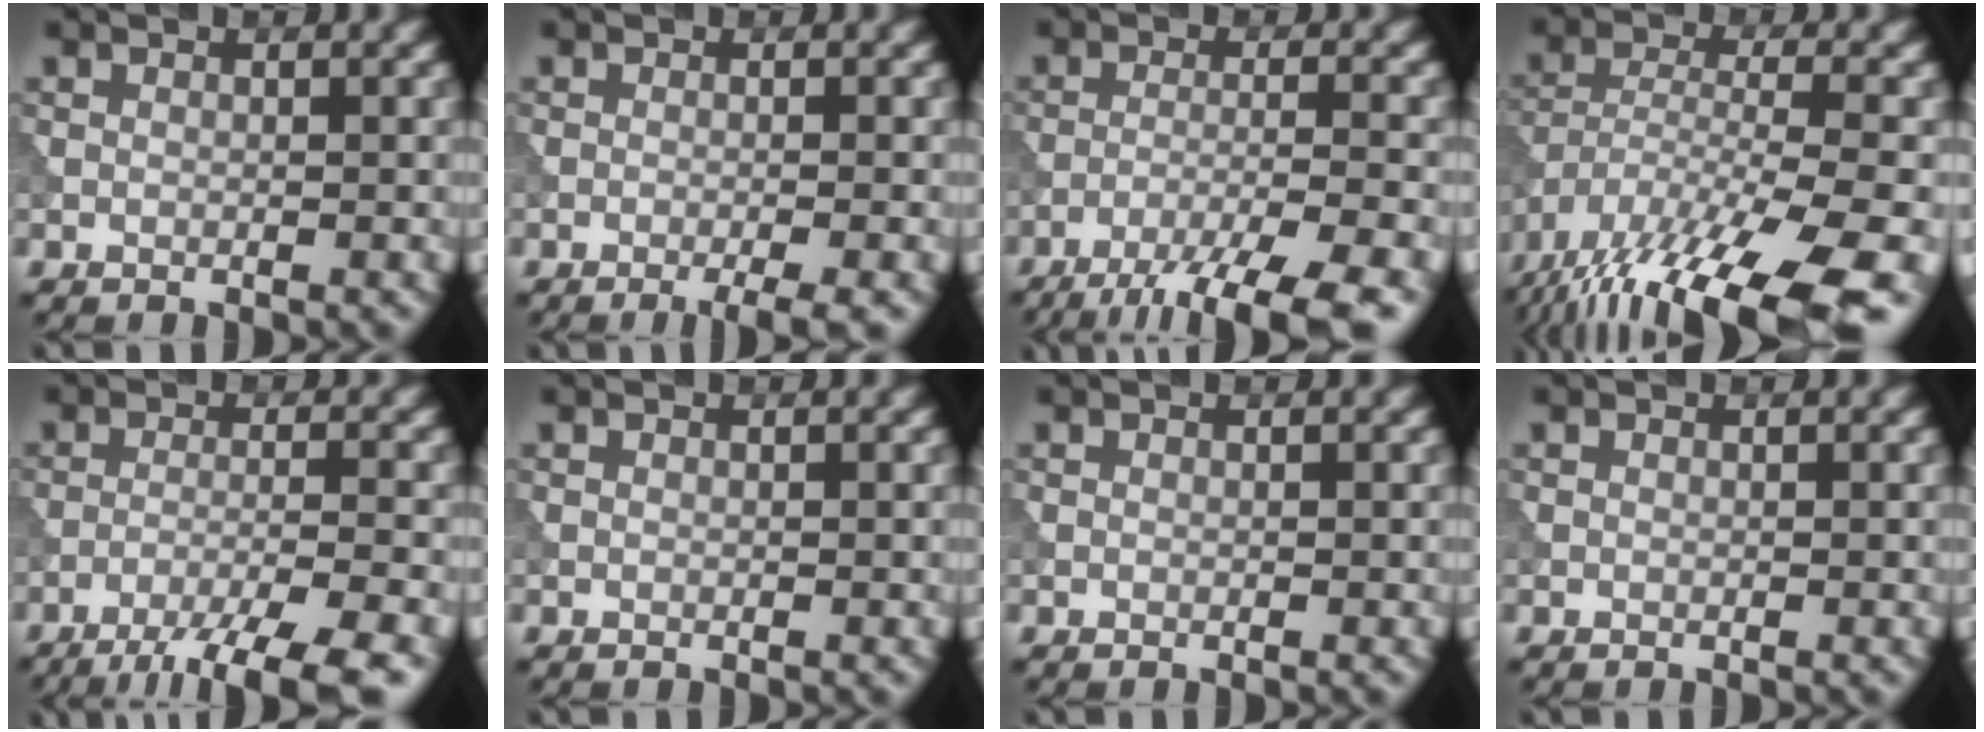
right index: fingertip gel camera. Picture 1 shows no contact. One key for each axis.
{"total": 2.7, "fx": -1.4, "fy": 0.4, "fz": 2.2, "tx": -0.030, "ty": 0.000, "tz": -0.026}
{"total": 8.8, "fx": -6.9, "fy": 1.2, "fz": 5.4, "tx": -0.084, "ty": -0.015, "tz": -0.102}
{"total": 15.5, "fx": -11.2, "fy": 3.8, "fz": 10.0, "tx": -0.207, "ty": -0.034, "tz": -0.176}
{"total": 8.0, "fx": -6.1, "fy": 1.1, "fz": 5.0, "tx": -0.075, "ty": -0.012, "tz": -0.092}
{"total": 0.0}
{"total": 0.0}
{"total": 0.0}